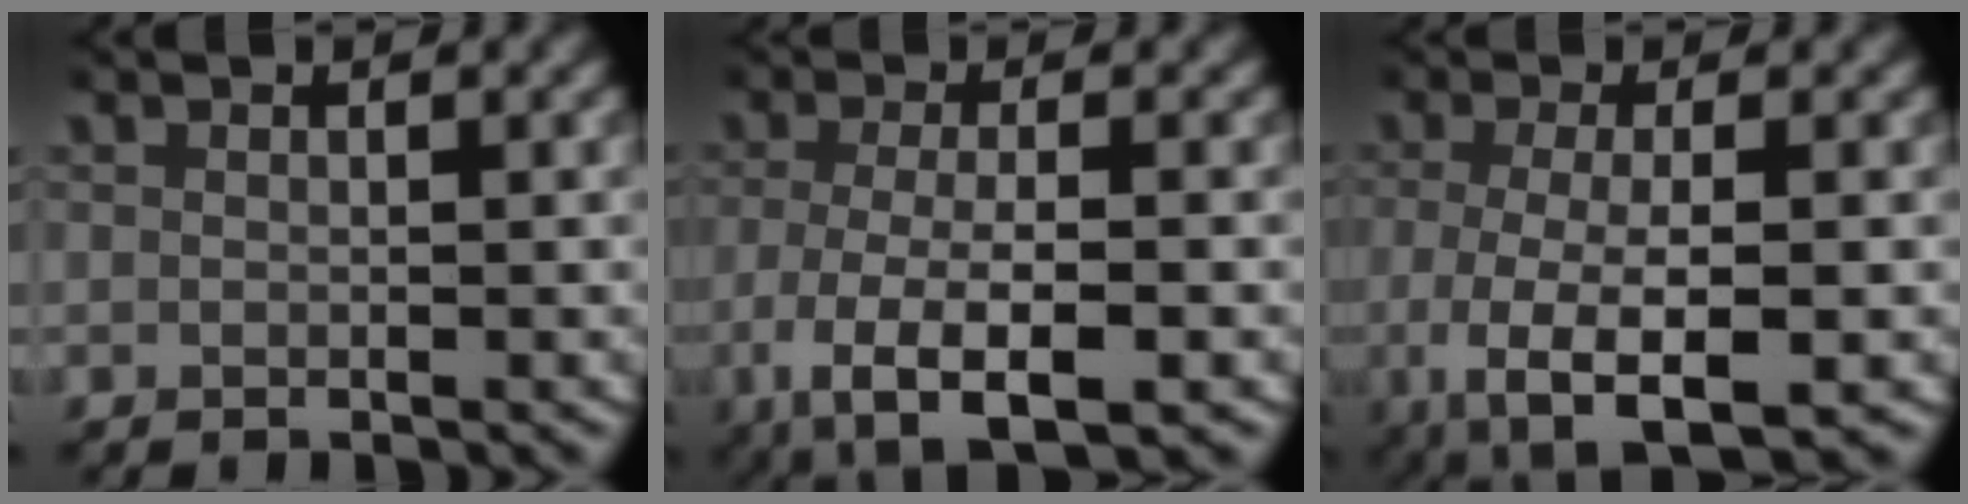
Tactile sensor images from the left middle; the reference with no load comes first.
{"total": 7.4, "force": [-3.5, 2.9, 5.8], "torque": [-0.127, -0.026, -0.042]}
{"total": 8.3, "force": [-3.7, 3.7, 6.5], "torque": [-0.147, -0.034, -0.039]}